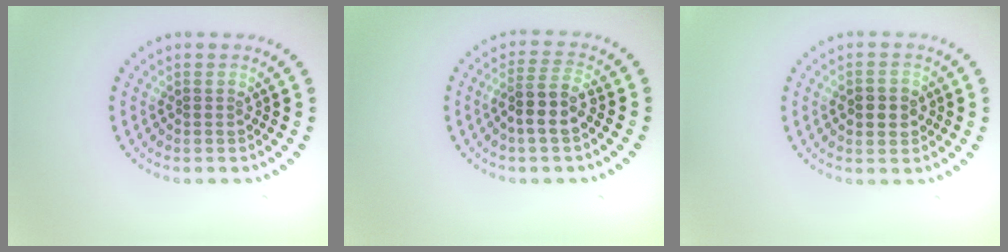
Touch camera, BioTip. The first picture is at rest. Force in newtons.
{"total": 3.1, "press": 2.7, "slide": 1.6}
{"total": 2.4, "press": 2.4, "slide": 0.2}